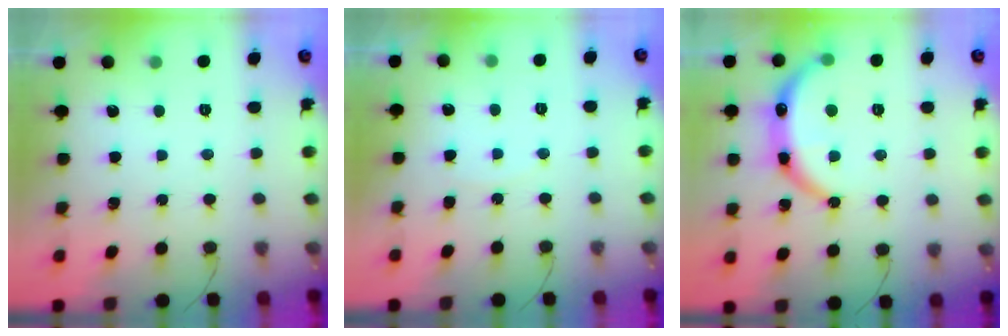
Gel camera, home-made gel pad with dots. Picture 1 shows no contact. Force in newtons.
{"total": 4.8, "press": 4.8, "slide": 0.6}
{"total": 13.4, "press": 13.1, "slide": 2.5}